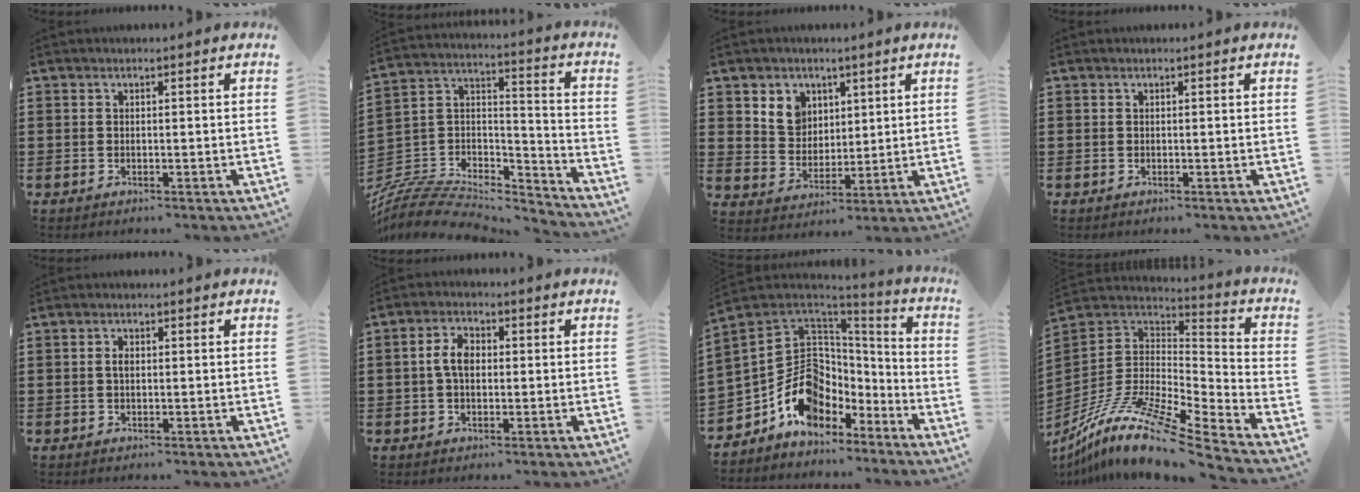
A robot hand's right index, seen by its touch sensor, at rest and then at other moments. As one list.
[{"total": 8.5, "force": [-7.5, 3.1, 2.5], "torque": [-0.056, 0.012, -0.150]}, {"total": 5.3, "force": [2.6, 4.6, 0.7], "torque": [-0.033, 0.008, 0.047]}, {"total": 0.0}, {"total": 1.3, "force": [-0.1, 0.6, 1.1], "torque": [-0.023, 0.004, -0.004]}, {"total": 4.3, "force": [-0.2, 2.5, 3.5], "torque": [-0.079, 0.009, -0.008]}, {"total": 12.5, "force": [-4.6, 9.7, 6.4], "torque": [-0.141, 0.011, -0.082]}, {"total": 13.0, "force": [-9.5, 2.0, 8.6], "torque": [-0.181, 0.001, -0.185]}]